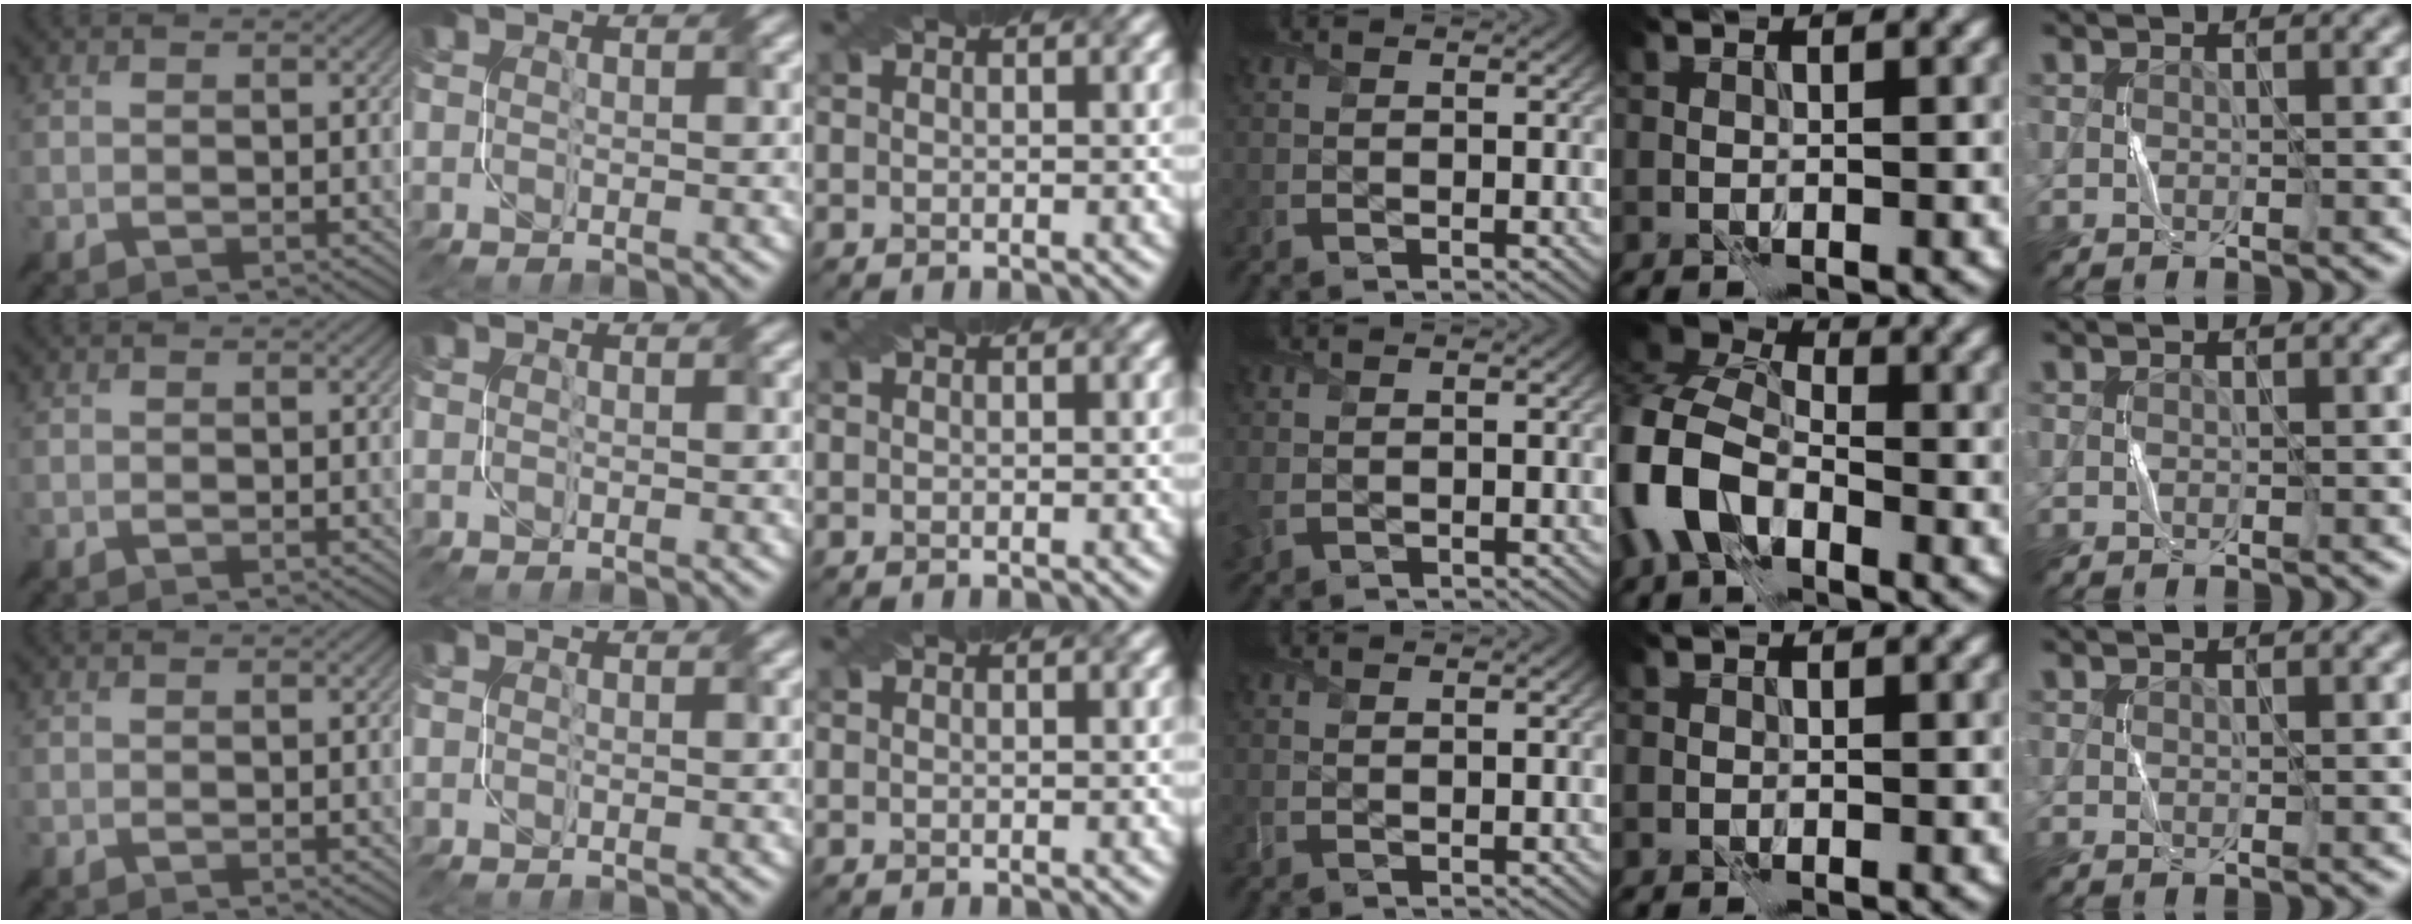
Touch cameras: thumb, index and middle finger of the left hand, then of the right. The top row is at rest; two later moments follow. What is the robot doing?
{"motion": "fold", "object": "file"}